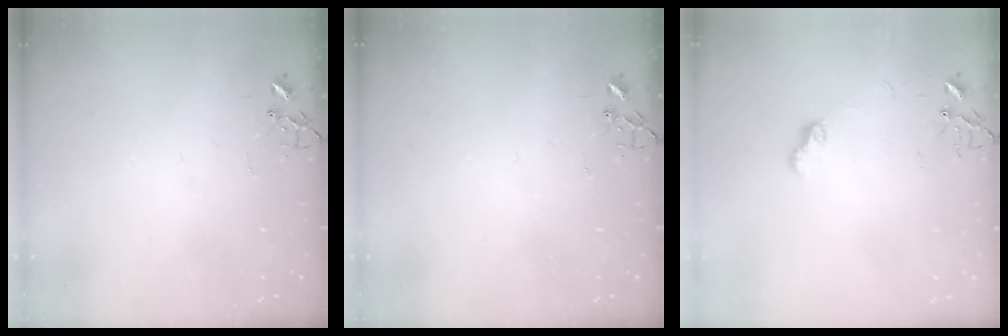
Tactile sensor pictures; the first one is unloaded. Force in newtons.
{"total": 0.0}
{"total": 6.9, "press": 6.9, "slide": 0.7}